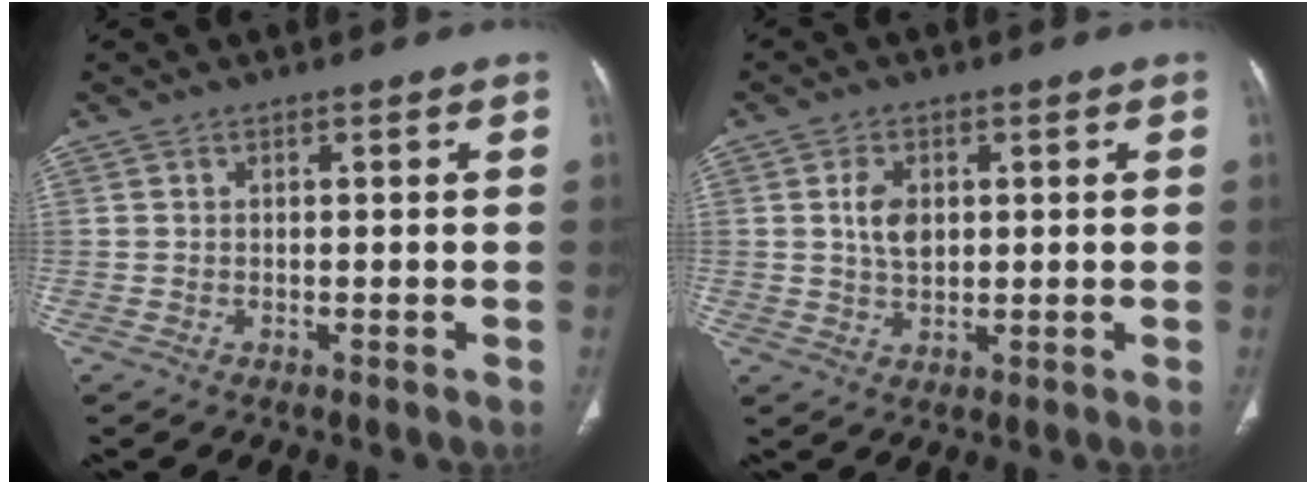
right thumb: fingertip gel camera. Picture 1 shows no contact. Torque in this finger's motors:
{"motor_torque": [1.31, 1.12, 1.10, -0.60, 0.04]}